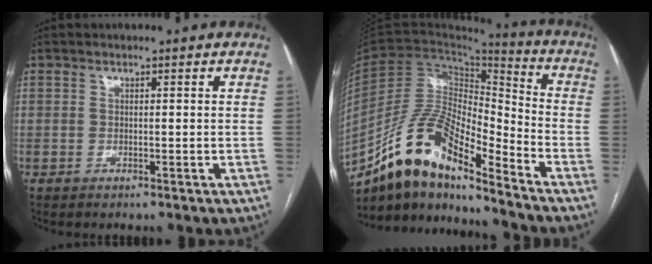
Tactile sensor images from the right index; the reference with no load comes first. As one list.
[{"total": 15.7, "force": [-12.0, 3.7, 9.4], "torque": [-0.178, 0.025, -0.216]}]